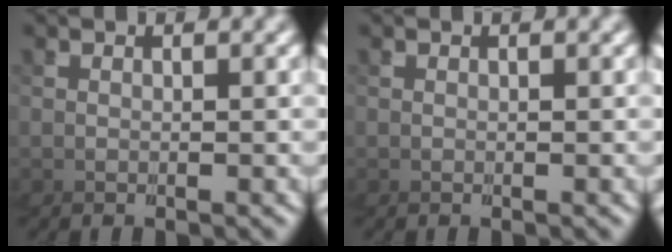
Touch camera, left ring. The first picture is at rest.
{"total": 0.0}